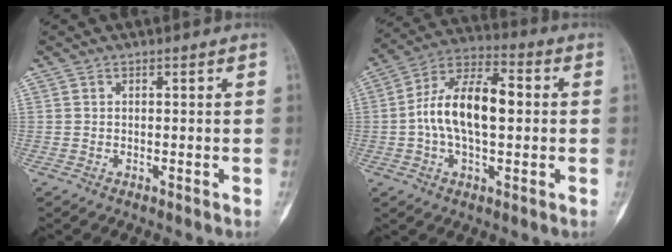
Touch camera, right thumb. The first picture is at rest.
{"total": 15.2, "force": [0.3, 7.9, 13.0], "torque": [-0.225, 0.033, -0.005]}